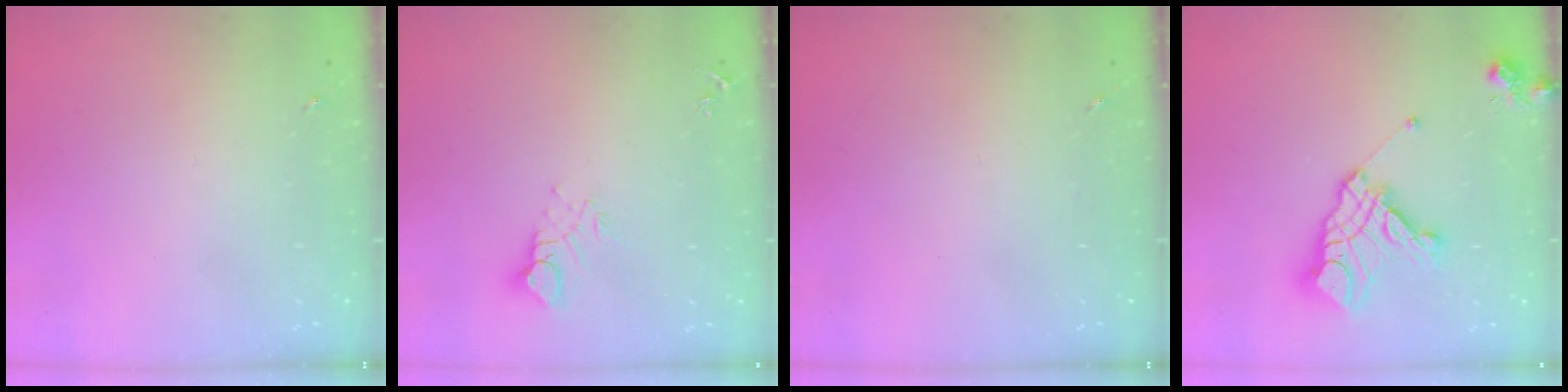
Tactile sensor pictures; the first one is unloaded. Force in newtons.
{"total": 5.2, "press": 5.2, "slide": 0.4}
{"total": 0.0}
{"total": 16.6, "press": 16.5, "slide": 2.1}